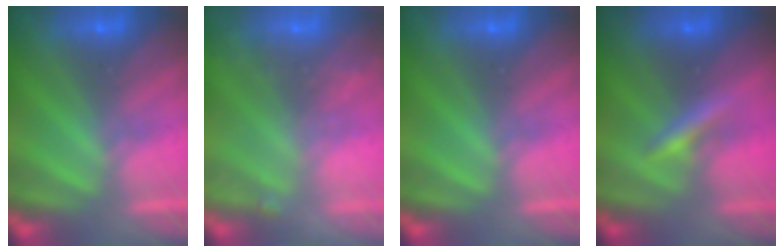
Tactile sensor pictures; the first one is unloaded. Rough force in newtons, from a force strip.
{"total": 6.0}
{"total": 0.0}
{"total": 2.7}